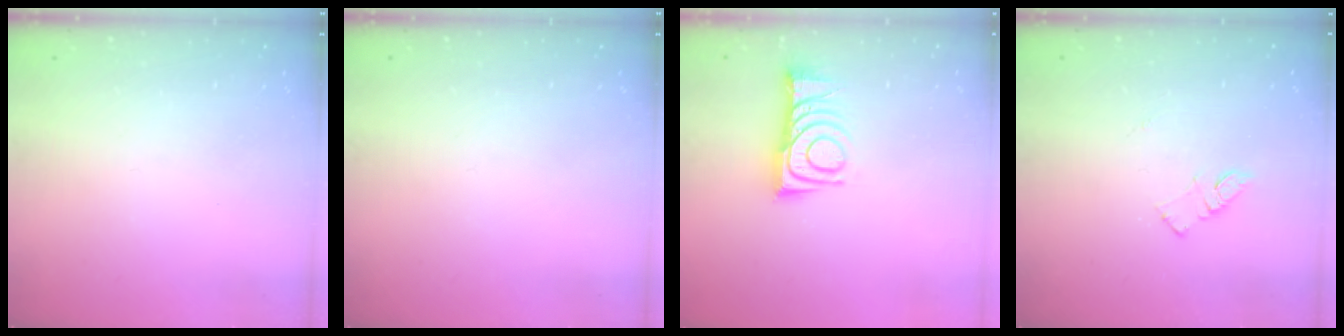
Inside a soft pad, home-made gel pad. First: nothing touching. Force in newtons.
{"total": 0.0}
{"total": 9.9, "press": 9.9, "slide": 0.8}
{"total": 5.6, "press": 5.6, "slide": 0.8}